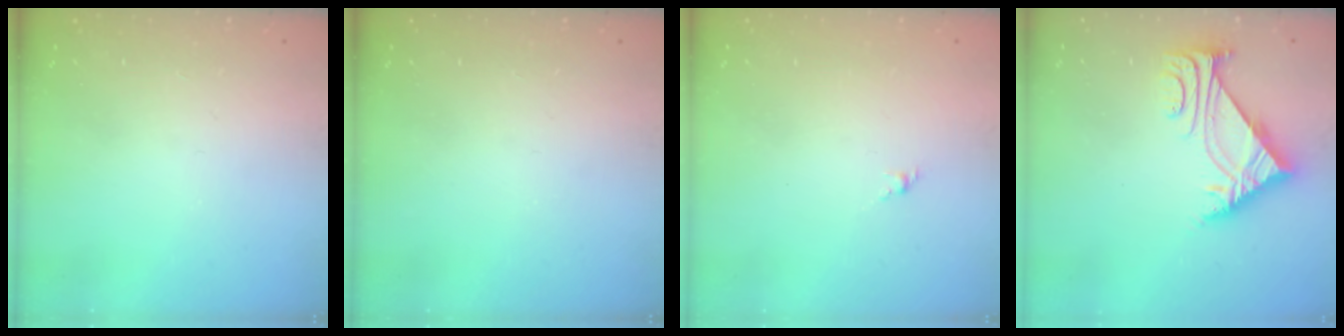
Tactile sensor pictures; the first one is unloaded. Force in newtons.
{"total": 0.0}
{"total": 1.6, "press": 1.5, "slide": 0.6}
{"total": 7.2, "press": 7.2, "slide": 1.1}